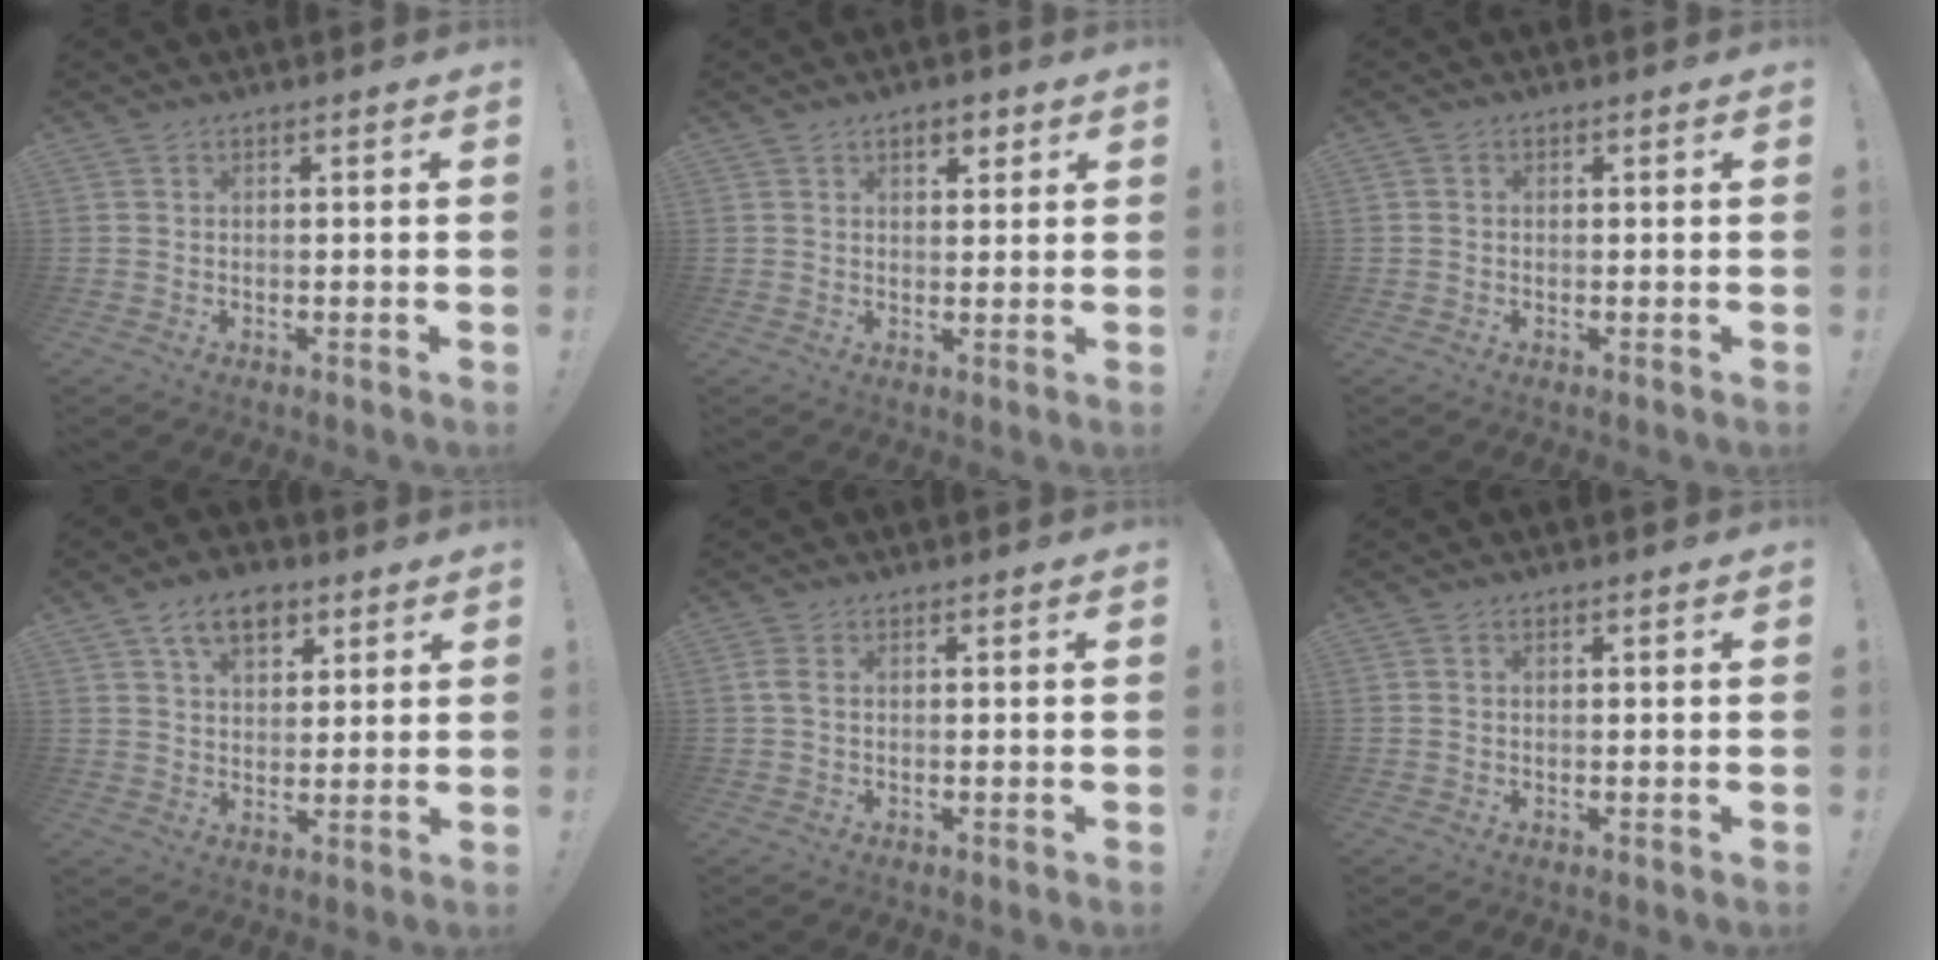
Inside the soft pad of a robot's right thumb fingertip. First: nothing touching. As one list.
[{"total": 3.5, "force": [2.0, 2.1, 2.0], "torque": [-0.019, -0.005, 0.031]}, {"total": 0.8, "force": [-0.3, 0.7, 0.3], "torque": [-0.008, 0.005, -0.005]}, {"total": 9.7, "force": [5.2, 6.1, 5.5], "torque": [-0.074, -0.015, 0.096]}, {"total": 1.7, "force": [0.3, 0.8, 1.5], "torque": [-0.032, 0.005, 0.005]}, {"total": 0.5, "force": [0.1, 0.4, 0.3], "torque": [-0.011, 0.004, 0.003]}]